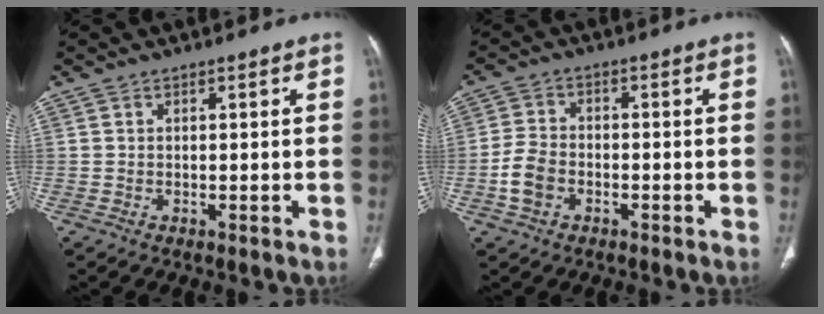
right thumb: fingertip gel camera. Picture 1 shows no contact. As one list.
[{"total": 5.4, "force": [-2.1, 3.7, 3.3], "torque": [-0.067, 0.015, -0.045]}]